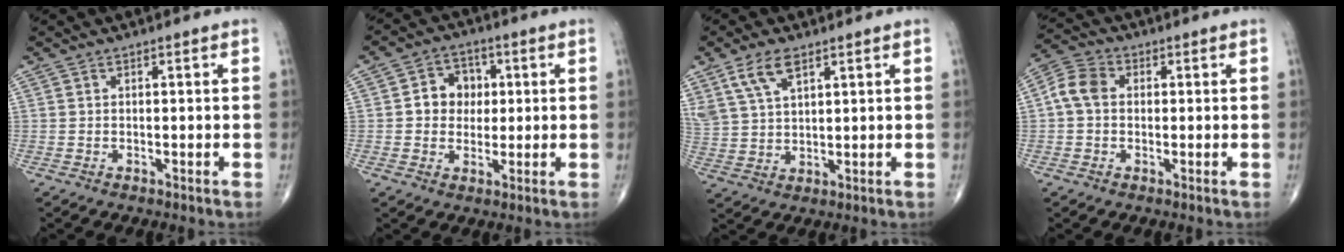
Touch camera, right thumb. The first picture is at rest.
{"total": 7.1, "force": [0.8, 6.1, 3.5], "torque": [-0.017, 0.008, 0.006]}
{"total": 7.4, "force": [4.5, 3.4, 4.9], "torque": [-0.098, -0.010, 0.095]}
{"total": 5.8, "force": [0.3, 4.5, 3.7], "torque": [-0.071, 0.019, -0.002]}